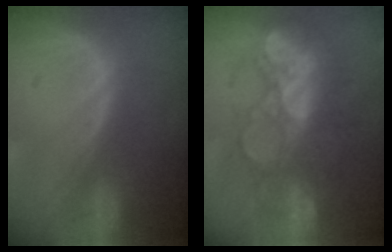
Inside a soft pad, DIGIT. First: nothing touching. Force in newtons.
{"total": 8.7, "press": 8.5, "slide": 1.6}